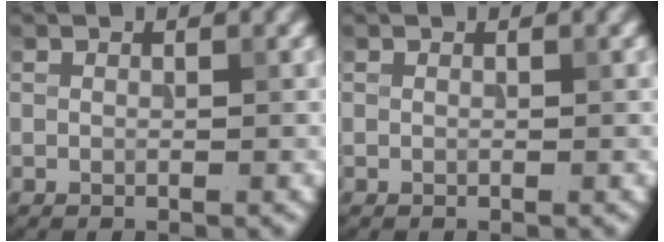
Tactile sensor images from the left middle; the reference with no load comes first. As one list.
[{"total": 0.0}]